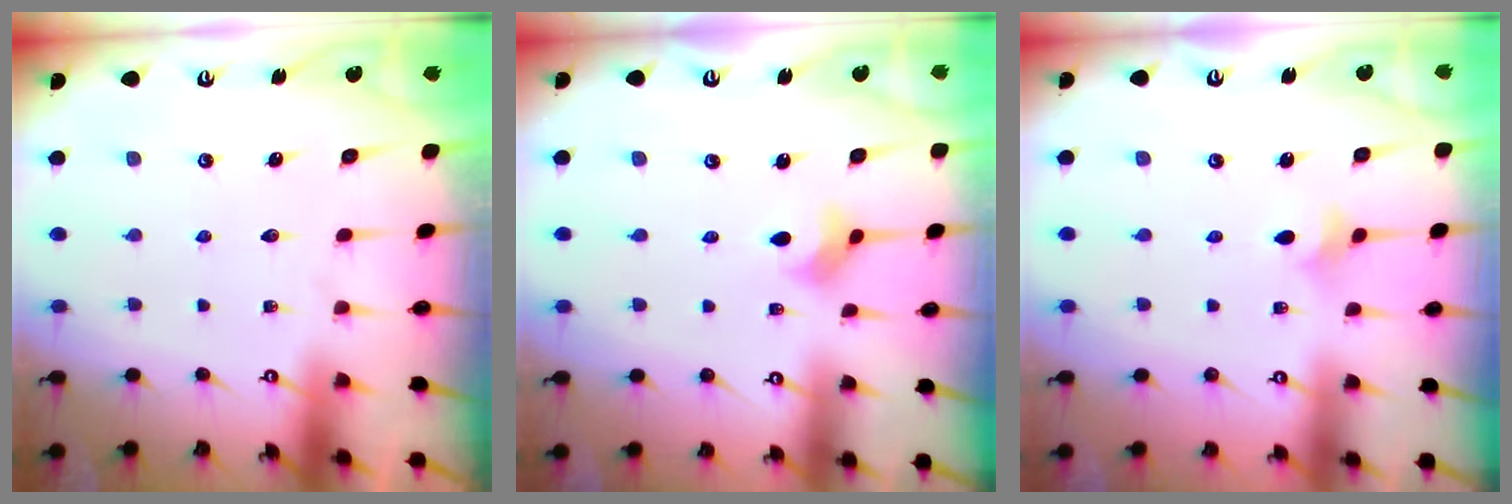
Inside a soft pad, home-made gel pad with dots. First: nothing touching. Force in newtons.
{"total": 2.9, "press": 2.9, "slide": 0.3}
{"total": 3.4, "press": 3.3, "slide": 0.8}